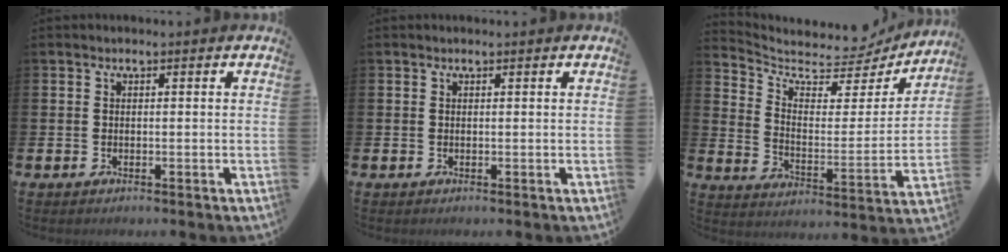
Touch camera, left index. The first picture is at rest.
{"total": 0.0}
{"total": 7.1, "force": [6.5, 2.6, 1.2], "torque": [-0.053, -0.062, 0.107]}